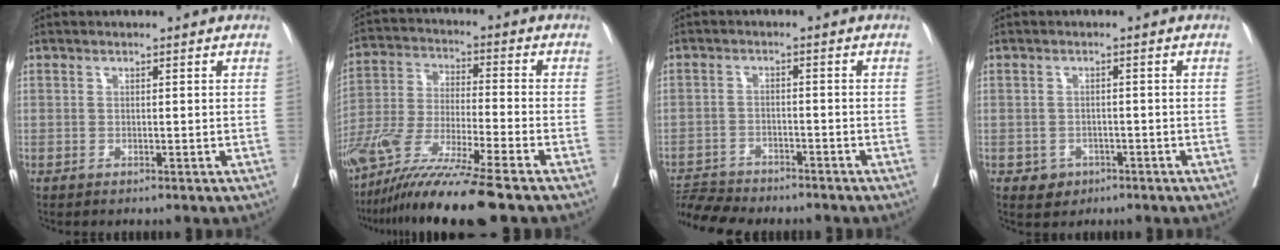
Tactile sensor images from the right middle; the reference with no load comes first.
{"total": 15.6, "force": [-12.0, -1.1, 9.8], "torque": [-0.202, -0.048, -0.217]}
{"total": 7.7, "force": [-7.5, 1.2, 1.6], "torque": [-0.028, -0.006, -0.121]}
{"total": 2.6, "force": [-1.3, 2.2, 0.6], "torque": [-0.006, 0.006, -0.011]}